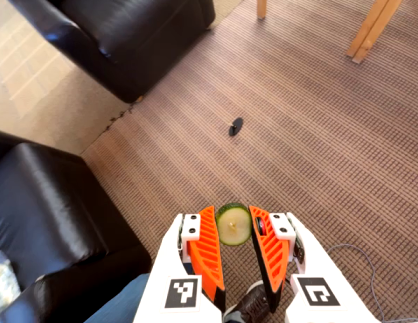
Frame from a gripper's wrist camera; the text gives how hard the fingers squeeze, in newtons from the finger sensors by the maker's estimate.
{"total": 9.4, "left": 9.4, "right": 9.5}